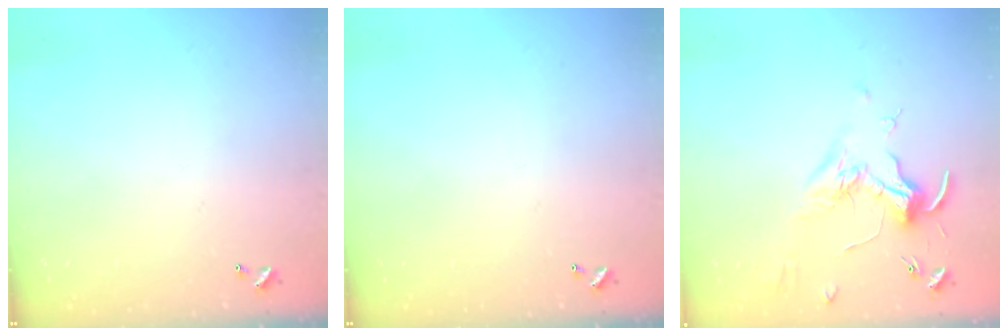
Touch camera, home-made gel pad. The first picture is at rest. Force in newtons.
{"total": 0.0}
{"total": 1.7, "press": 1.5, "slide": 0.8}